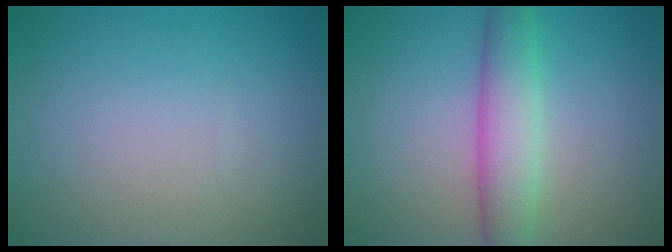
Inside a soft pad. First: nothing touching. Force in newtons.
{"total": 4.8, "press": 4.8, "slide": 0.2}